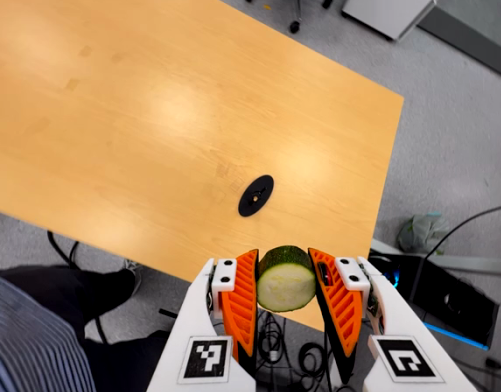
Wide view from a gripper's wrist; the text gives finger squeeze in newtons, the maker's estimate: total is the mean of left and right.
{"total": 13.1, "left": 11.4, "right": 14.8}